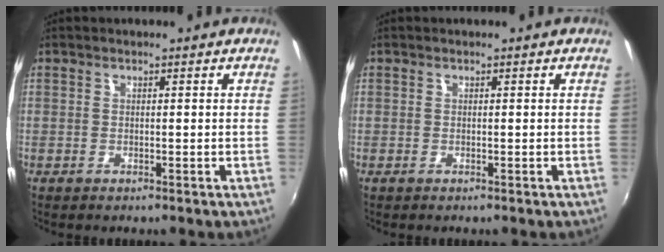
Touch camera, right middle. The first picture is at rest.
{"total": 0.0}